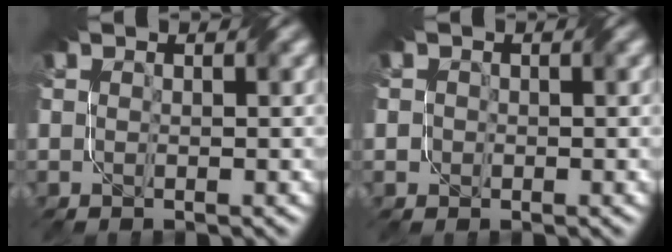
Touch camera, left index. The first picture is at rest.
{"total": 0.7, "force": [-0.2, 0.6, 0.1], "torque": [-0.004, 0.000, -0.002]}